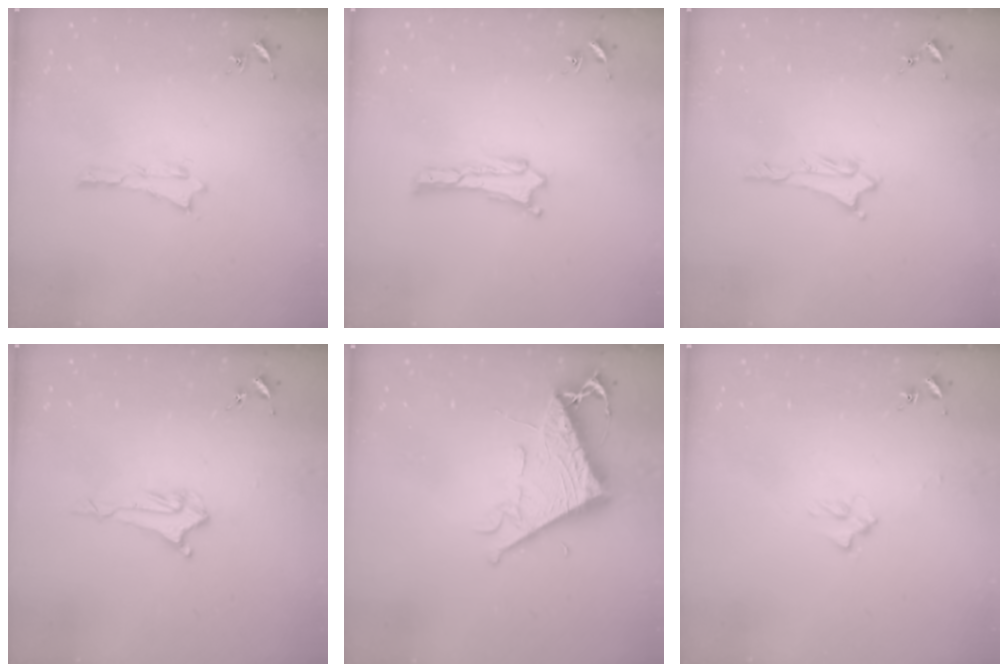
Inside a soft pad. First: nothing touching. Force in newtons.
{"total": 0.0}
{"total": 1.2, "press": 1.2, "slide": 0.1}
{"total": 2.1, "press": 2.0, "slide": 0.4}
{"total": 9.6, "press": 9.6, "slide": 0.9}
{"total": 2.0, "press": 2.0, "slide": 0.3}